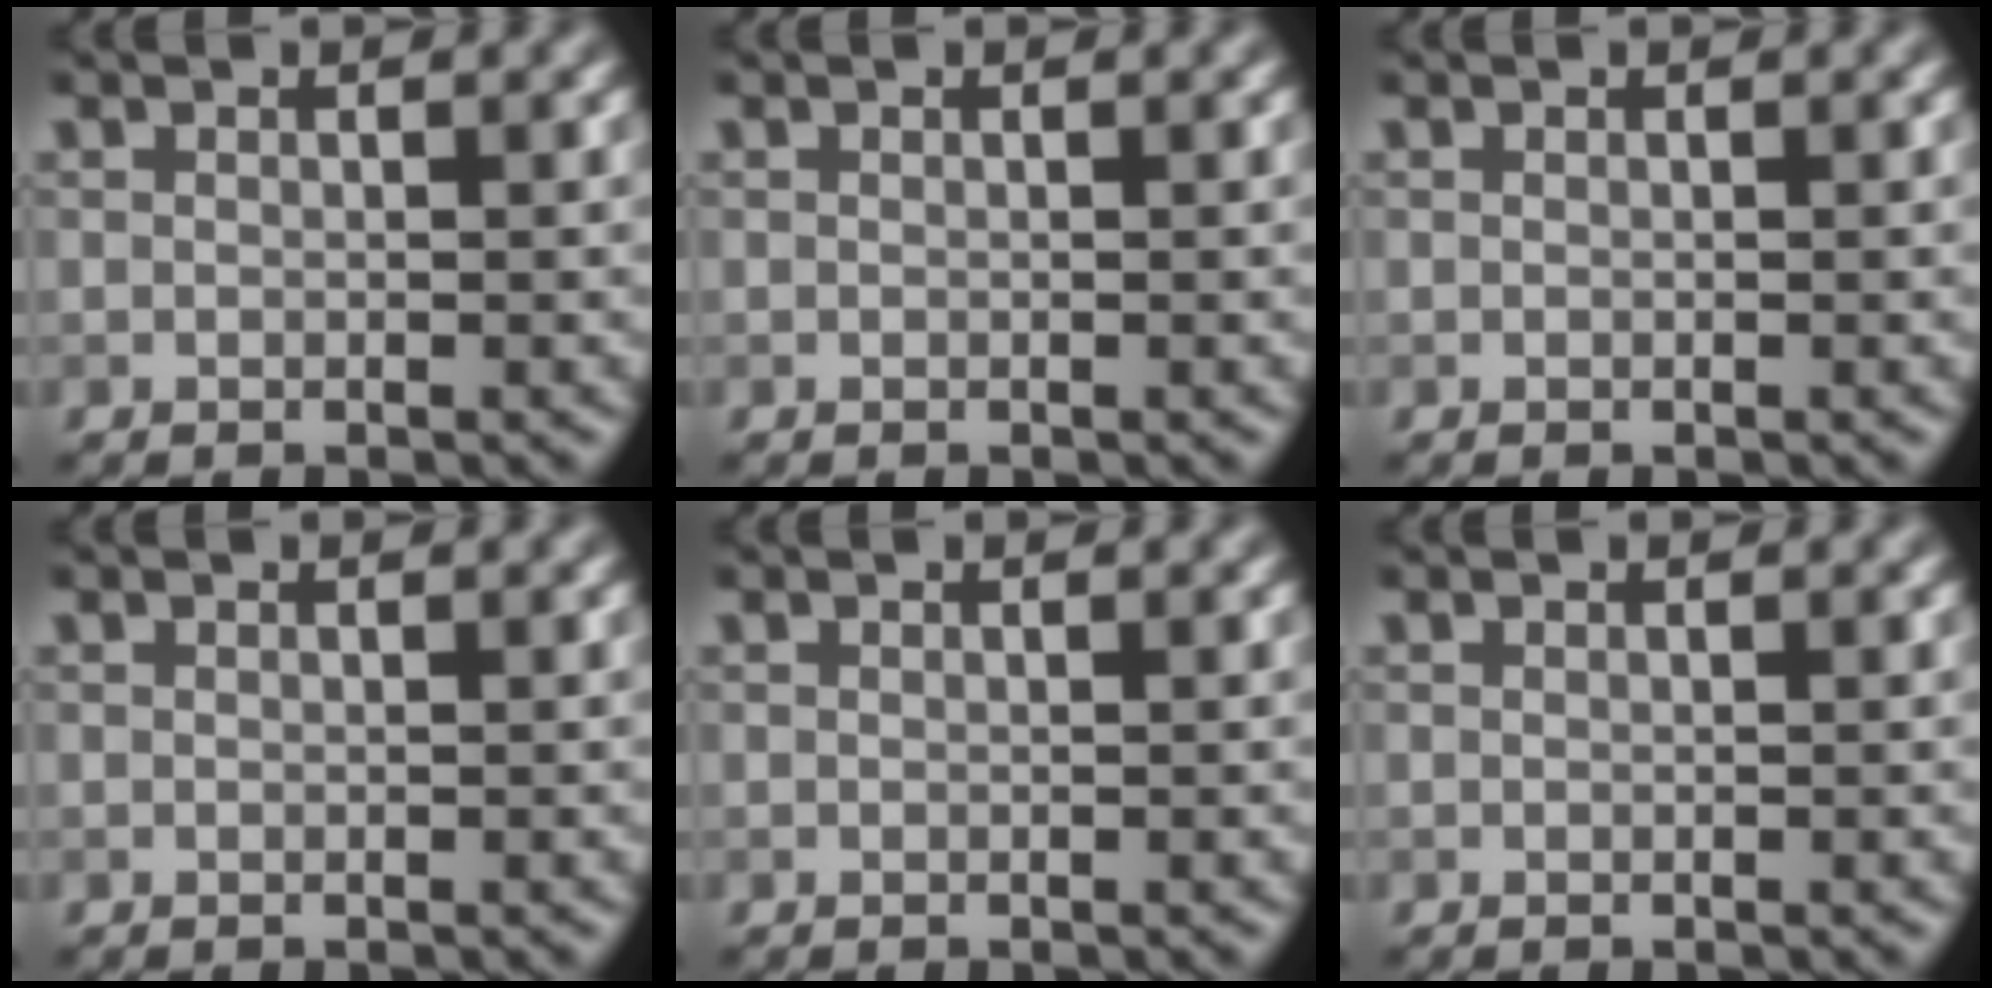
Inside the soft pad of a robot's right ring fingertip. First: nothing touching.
{"total": 0.0}
{"total": 0.0}
{"total": 0.0}
{"total": 0.0}
{"total": 0.0}